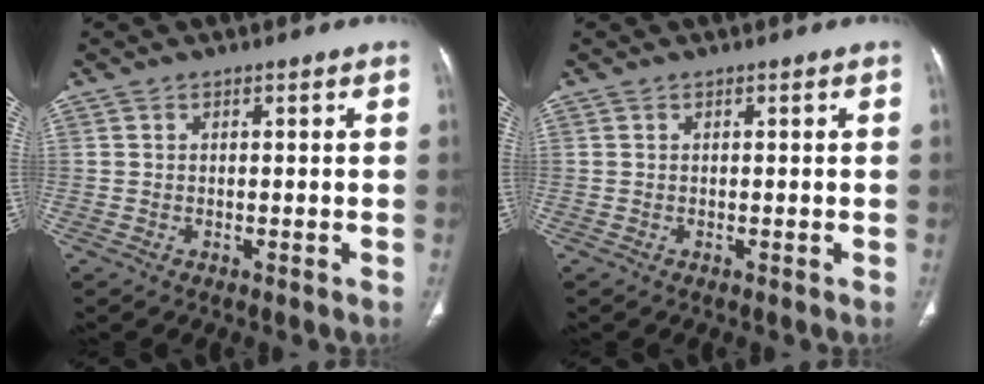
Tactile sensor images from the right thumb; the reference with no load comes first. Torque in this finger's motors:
{"motor_torque": [0.00, 0.00, 0.00, 0.00, 0.00]}